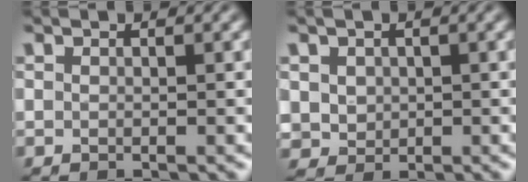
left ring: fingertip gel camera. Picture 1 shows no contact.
{"total": 1.9, "force": [0.4, 1.8, 0.6], "torque": [-0.014, -0.007, 0.015]}